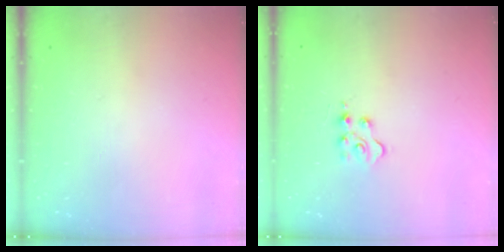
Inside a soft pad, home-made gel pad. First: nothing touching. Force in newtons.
{"total": 3.9, "press": 3.8, "slide": 0.7}